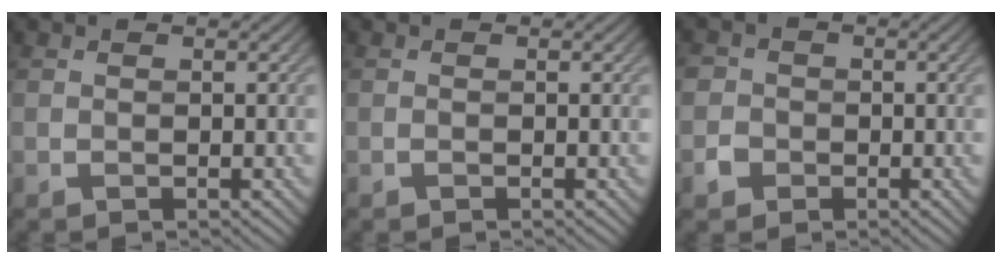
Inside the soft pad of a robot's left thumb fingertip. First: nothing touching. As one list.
[{"total": 0.0}, {"total": 2.3, "force": [-0.8, 2.1, 0.4], "torque": [-0.007, 0.002, -0.022]}]